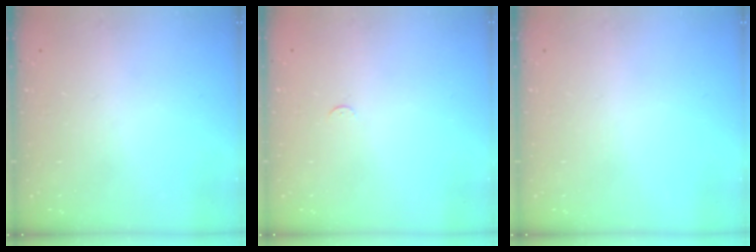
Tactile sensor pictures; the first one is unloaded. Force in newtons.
{"total": 2.3, "press": 2.3, "slide": 0.3}
{"total": 0.0}